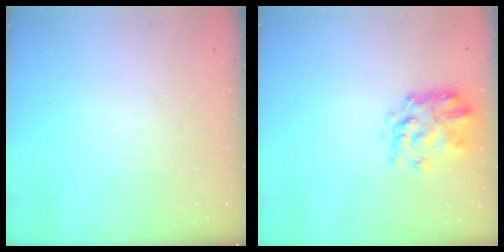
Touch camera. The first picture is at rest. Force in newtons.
{"total": 3.8, "press": 3.4, "slide": 1.7}